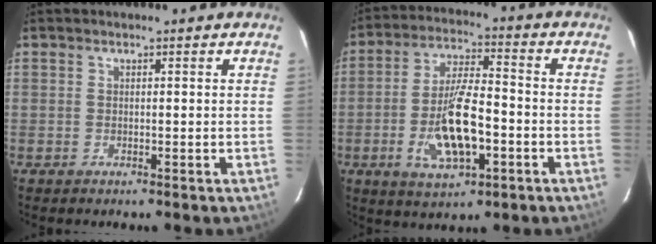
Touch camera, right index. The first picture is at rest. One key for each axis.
{"total": 13.1, "fx": -4.1, "fy": 4.8, "fz": 11.5, "tx": -0.231, "ty": -0.004, "tz": -0.067}